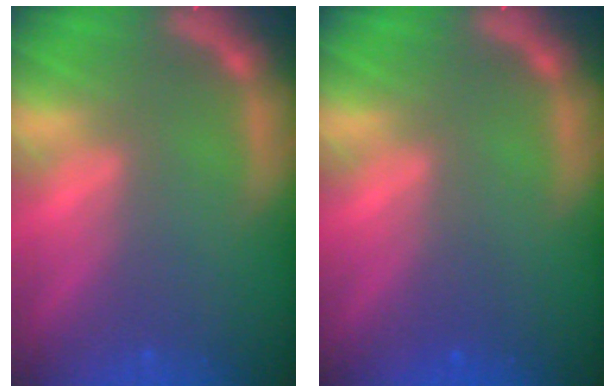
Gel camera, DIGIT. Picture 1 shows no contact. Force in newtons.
{"total": 1.0}